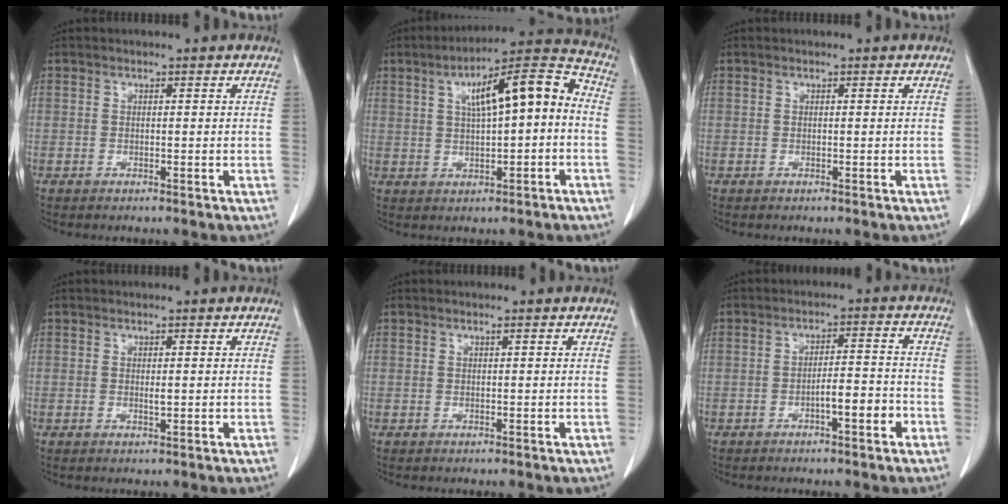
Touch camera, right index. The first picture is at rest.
{"total": 12.4, "force": [1.3, 2.8, 12.1], "torque": [-0.179, 0.041, 0.018]}
{"total": 0.0}
{"total": 0.8, "force": [0.1, 0.1, 0.8], "torque": [-0.016, -0.004, 0.002]}
{"total": 0.0}
{"total": 4.9, "force": [-2.3, 0.8, 4.2], "torque": [-0.063, 0.009, -0.037]}